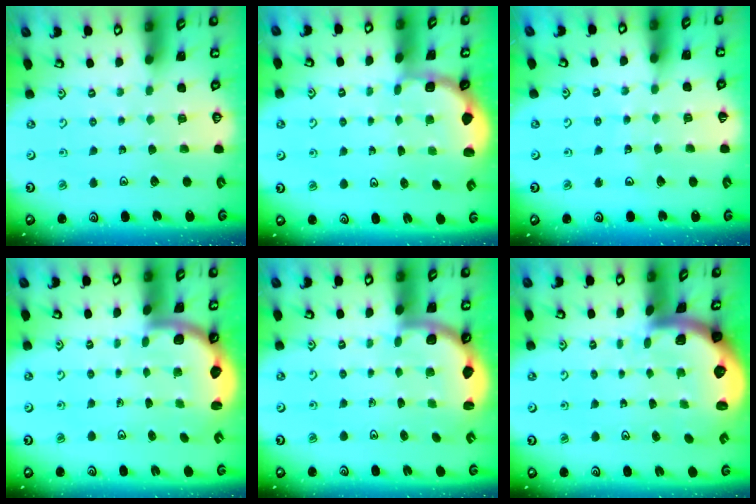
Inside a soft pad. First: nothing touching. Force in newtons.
{"total": 1.8, "press": 1.6, "slide": 0.7}
{"total": 3.5, "press": 3.4, "slide": 0.3}
{"total": 2.5, "press": 2.2, "slide": 1.2}
{"total": 2.6, "press": 2.5, "slide": 0.6}
{"total": 1.9, "press": 1.9, "slide": 0.2}